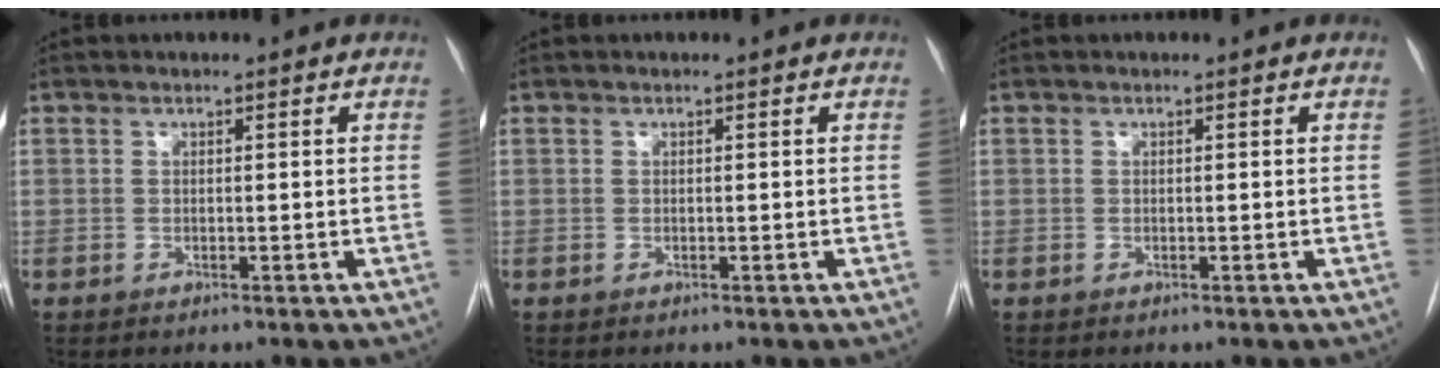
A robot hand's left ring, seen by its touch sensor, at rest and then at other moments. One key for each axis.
{"total": 0.0}
{"total": 0.0}